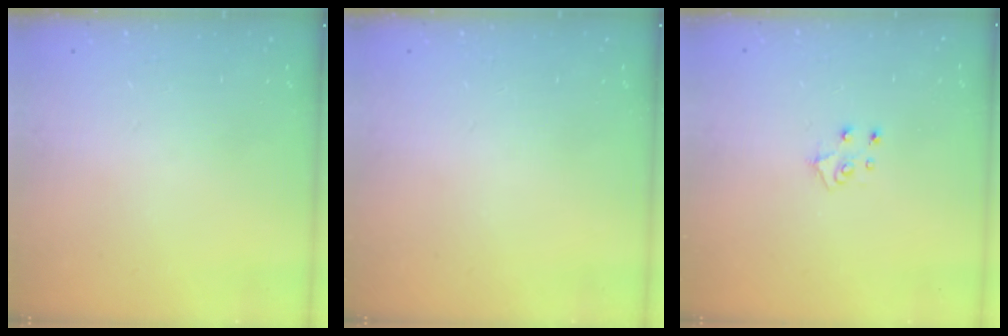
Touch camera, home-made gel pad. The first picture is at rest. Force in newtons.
{"total": 0.0}
{"total": 5.6, "press": 5.6, "slide": 0.5}